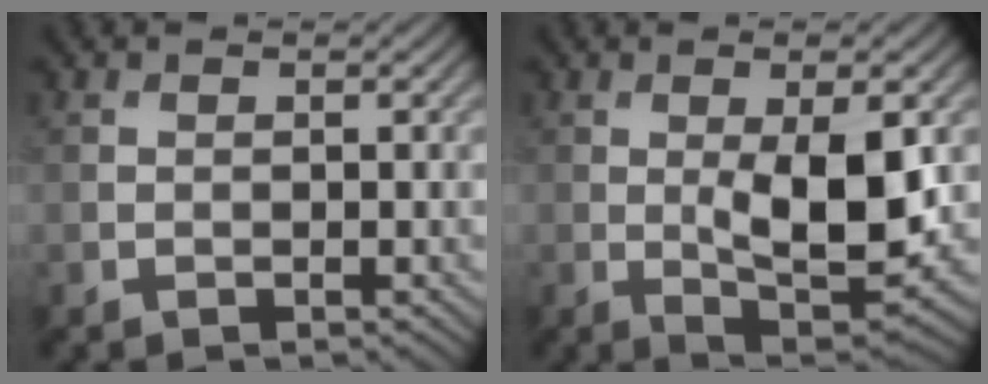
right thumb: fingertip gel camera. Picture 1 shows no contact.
{"total": 8.7, "force": [0.1, 2.8, 8.3], "torque": [-0.144, -0.008, 0.006]}